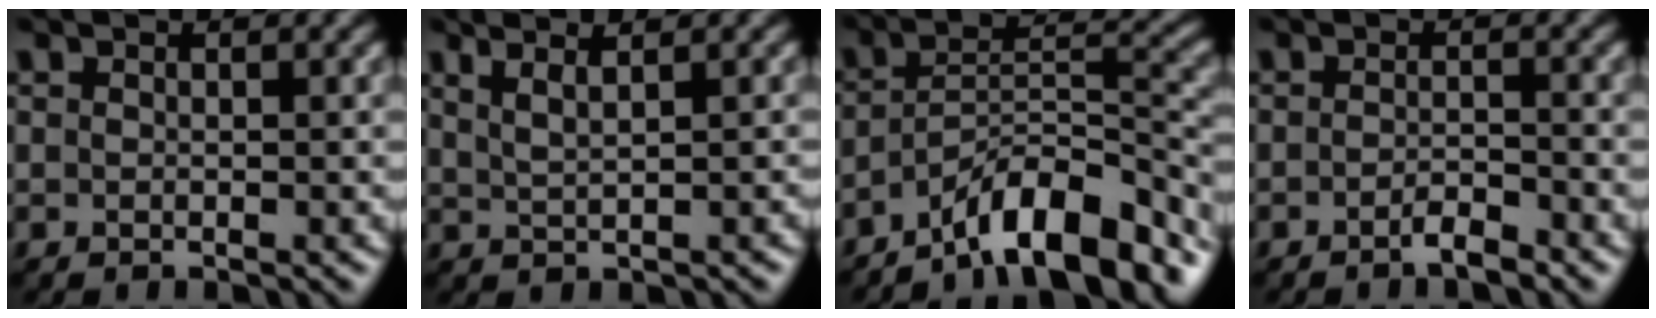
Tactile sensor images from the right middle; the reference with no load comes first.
{"total": 3.2, "force": [2.2, 1.1, 2.2], "torque": [-0.019, 0.009, 0.023]}
{"total": 9.6, "force": [-6.9, 2.5, 6.2], "torque": [-0.088, 0.011, -0.125]}
{"total": 1.8, "force": [-1.3, 0.3, 1.1], "torque": [-0.020, 0.002, -0.025]}